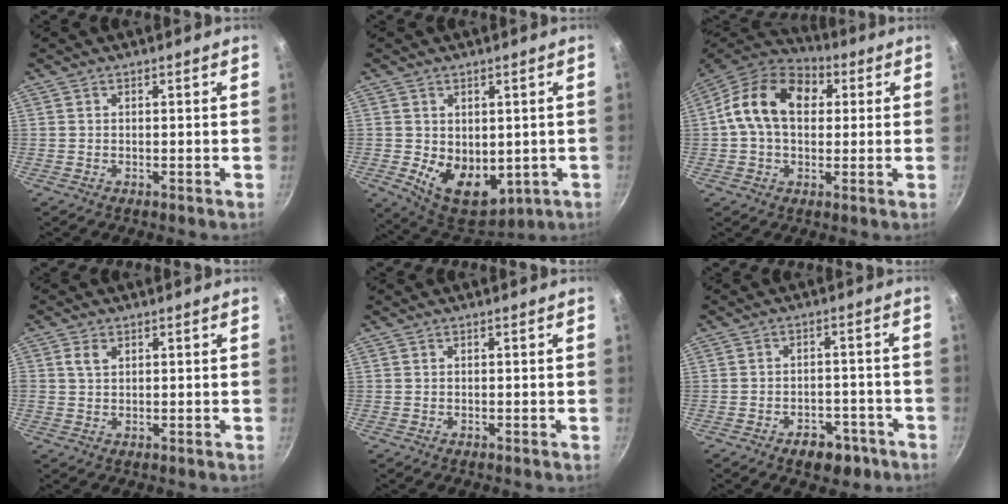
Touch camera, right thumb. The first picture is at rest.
{"total": 11.4, "force": [-1.0, 7.9, 8.1], "torque": [-0.097, -0.024, 0.009]}
{"total": 15.7, "force": [2.9, 11.2, 10.6], "torque": [-0.153, 0.022, 0.031]}
{"total": 2.4, "force": [0.9, 1.7, 1.5], "torque": [-0.021, 0.001, 0.017]}
{"total": 0.0}
{"total": 6.9, "force": [-4.1, 4.3, 3.6], "torque": [-0.021, 0.034, -0.044]}